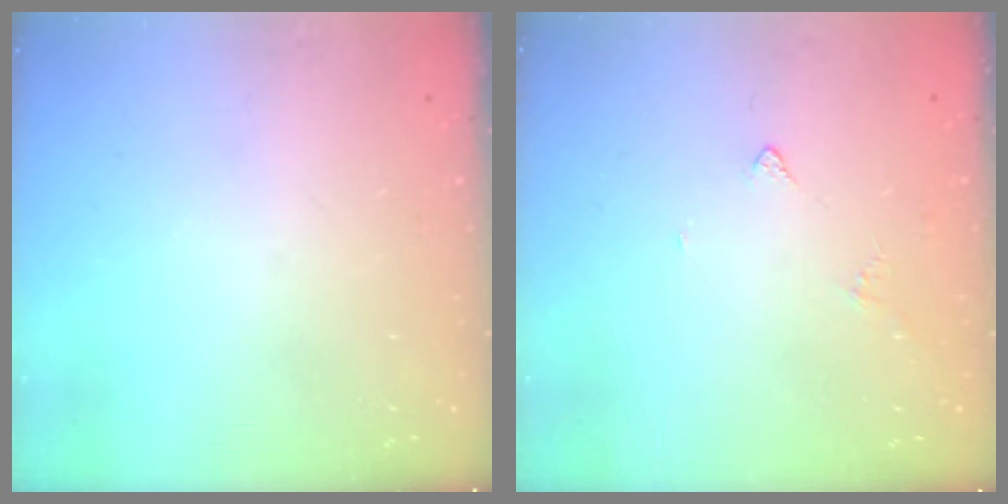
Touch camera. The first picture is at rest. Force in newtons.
{"total": 2.9, "press": 2.9, "slide": 0.5}